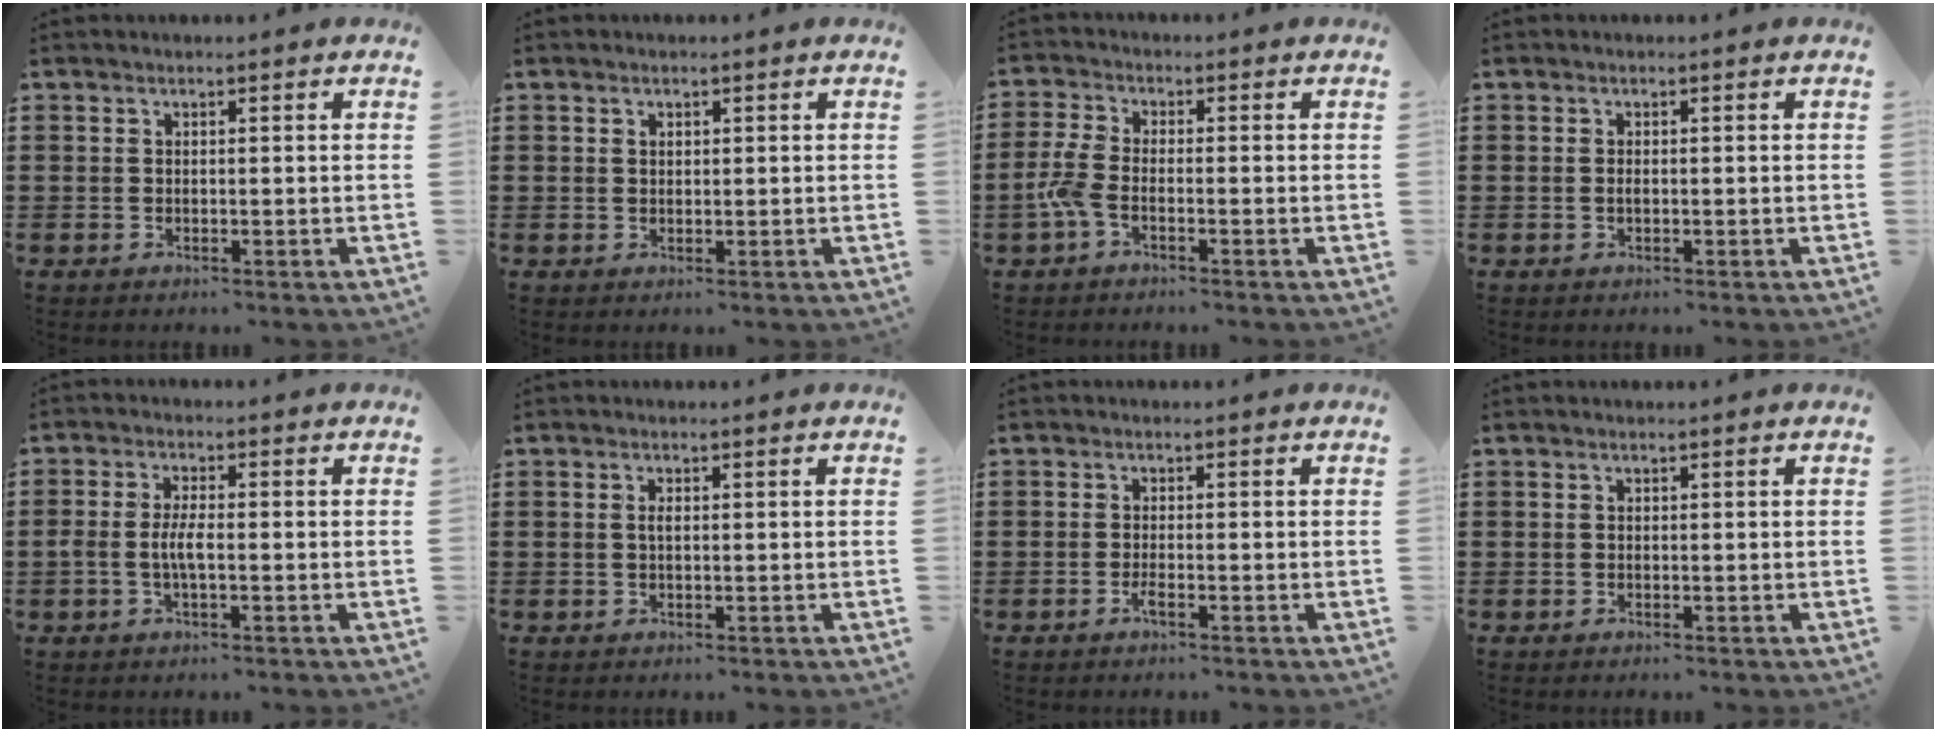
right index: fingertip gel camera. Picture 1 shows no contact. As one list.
[{"total": 0.7, "force": [0.5, 0.4, 0.4], "torque": [-0.007, 0.004, 0.012]}, {"total": 4.1, "force": [-1.9, 1.3, 3.4], "torque": [-0.094, -0.009, -0.042]}, {"total": 0.6, "force": [-0.1, 0.2, 0.5], "torque": [-0.013, -0.002, -0.001]}, {"total": 3.6, "force": [-0.8, 1.0, 3.3], "torque": [-0.082, -0.005, -0.023]}, {"total": 1.0, "force": [0.2, 0.2, 0.9], "torque": [-0.017, 0.001, 0.005]}, {"total": 1.7, "force": [-1.0, 0.1, 1.3], "torque": [-0.032, -0.007, -0.019]}, {"total": 0.0}]